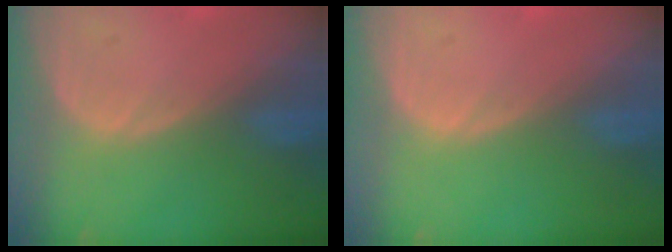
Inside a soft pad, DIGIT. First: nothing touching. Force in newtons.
{"total": 0.0}